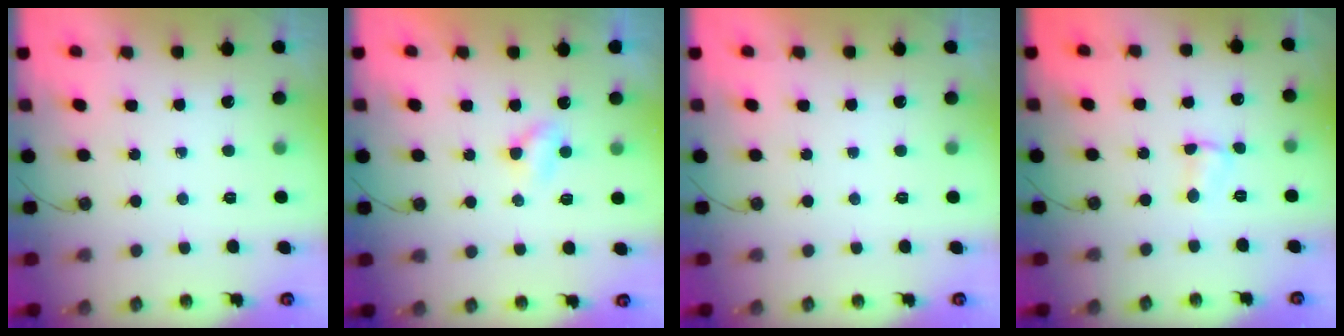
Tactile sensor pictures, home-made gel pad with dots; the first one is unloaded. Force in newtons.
{"total": 2.7, "press": 2.6, "slide": 0.4}
{"total": 0.0}
{"total": 2.2, "press": 2.2, "slide": 0.4}